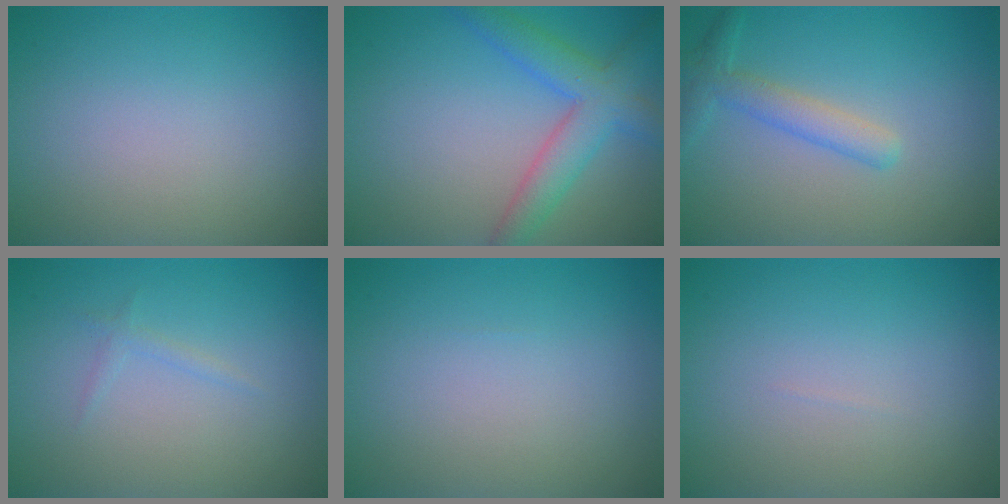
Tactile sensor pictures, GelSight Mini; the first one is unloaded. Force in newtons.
{"total": 5.0, "press": 5.0, "slide": 0.1}
{"total": 2.6, "press": 2.6, "slide": 0.1}
{"total": 0.7, "press": 0.7, "slide": 0.1}
{"total": 0.0}
{"total": 0.0}